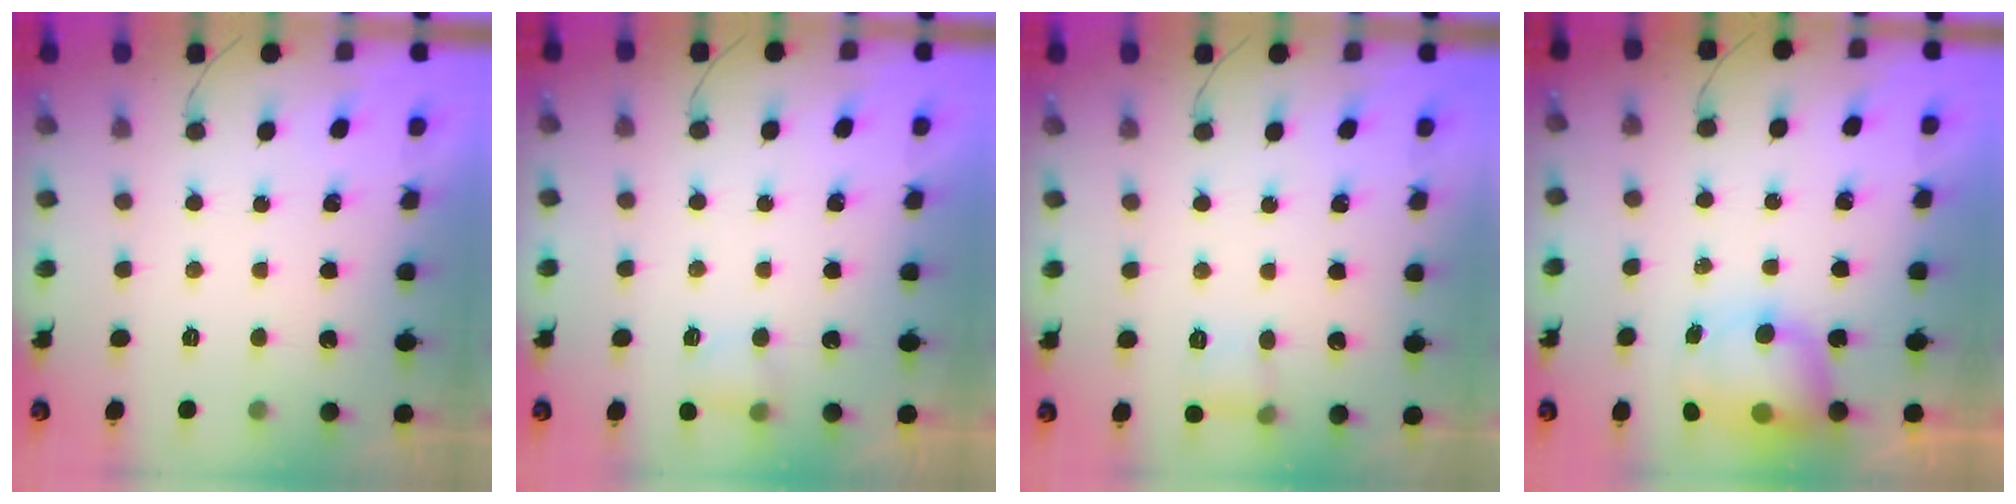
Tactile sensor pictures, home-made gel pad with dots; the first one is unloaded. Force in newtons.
{"total": 3.8, "press": 3.6, "slide": 1.3}
{"total": 6.1, "press": 5.9, "slide": 1.3}
{"total": 7.8, "press": 7.5, "slide": 2.2}